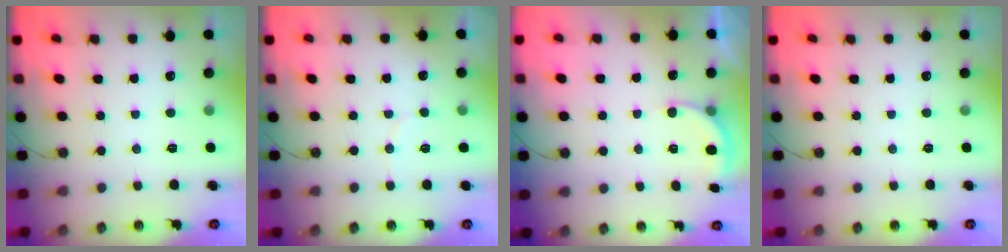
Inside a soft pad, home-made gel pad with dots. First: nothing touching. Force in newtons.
{"total": 3.2, "press": 3.2, "slide": 0.3}
{"total": 3.0, "press": 2.9, "slide": 0.7}
{"total": 0.0}